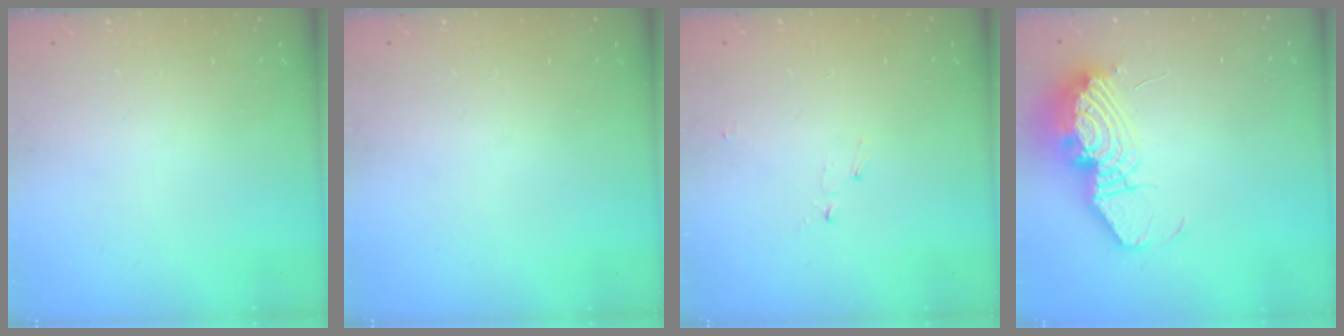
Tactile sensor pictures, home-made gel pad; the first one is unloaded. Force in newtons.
{"total": 0.0}
{"total": 2.8, "press": 2.8, "slide": 0.3}
{"total": 16.1, "press": 16.0, "slide": 1.3}